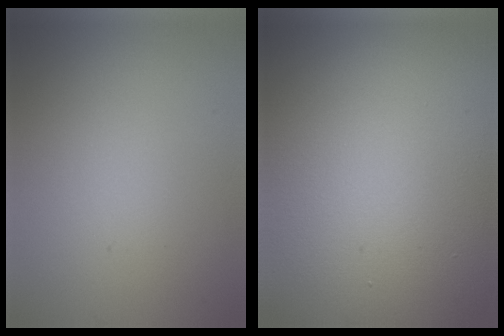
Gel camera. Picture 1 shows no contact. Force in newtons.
{"total": 23.2, "press": 23.2, "slide": 1.1}